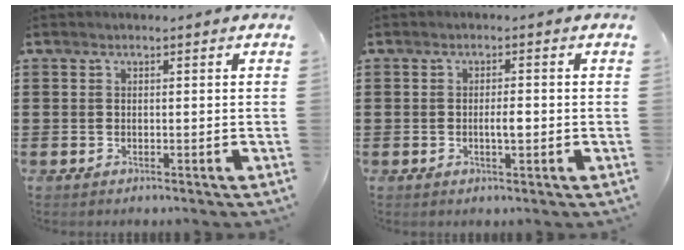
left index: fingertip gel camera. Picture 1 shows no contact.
{"total": 2.4, "force": [-0.4, 0.7, 2.3], "torque": [-0.045, 0.001, -0.008]}